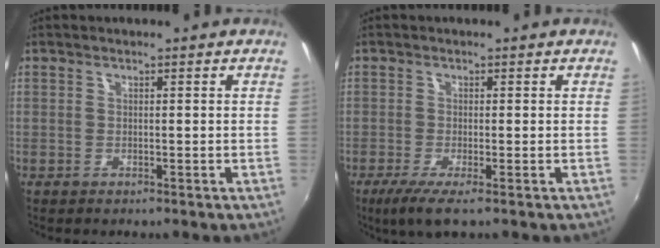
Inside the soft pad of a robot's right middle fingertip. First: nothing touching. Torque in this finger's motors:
{"motor_torque": [0.64, -0.54, 0.09, 0.07]}